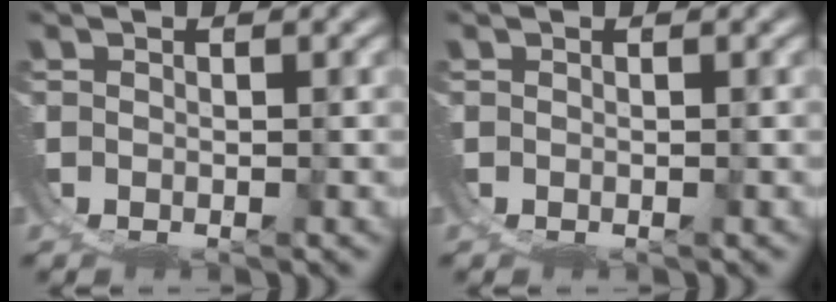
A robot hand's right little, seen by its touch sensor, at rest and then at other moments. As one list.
[{"total": 0.0}]